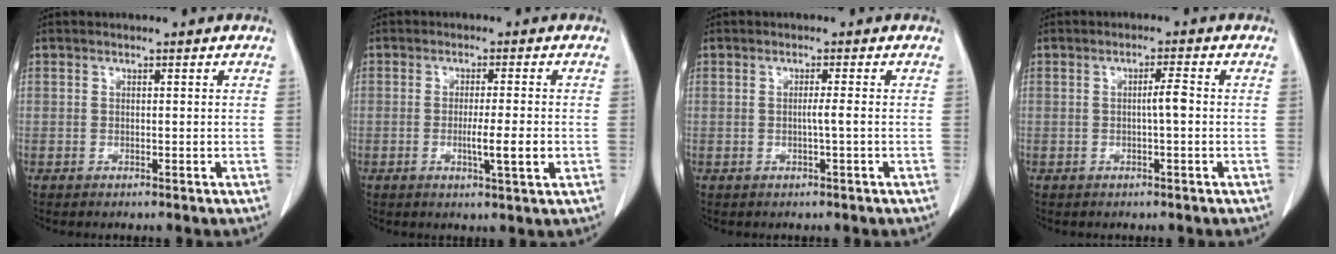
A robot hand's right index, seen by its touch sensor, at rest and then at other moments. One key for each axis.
{"total": 5.0, "fx": -1.1, "fy": -0.1, "fz": 4.9, "tx": -0.079, "ty": -0.008, "tz": -0.016}
{"total": 1.3, "fx": -0.2, "fy": -0.4, "fz": 1.3, "tx": -0.020, "ty": 0.001, "tz": -0.004}
{"total": 2.2, "fx": -0.2, "fy": 0.0, "fz": 2.2, "tx": -0.036, "ty": 0.002, "tz": -0.003}